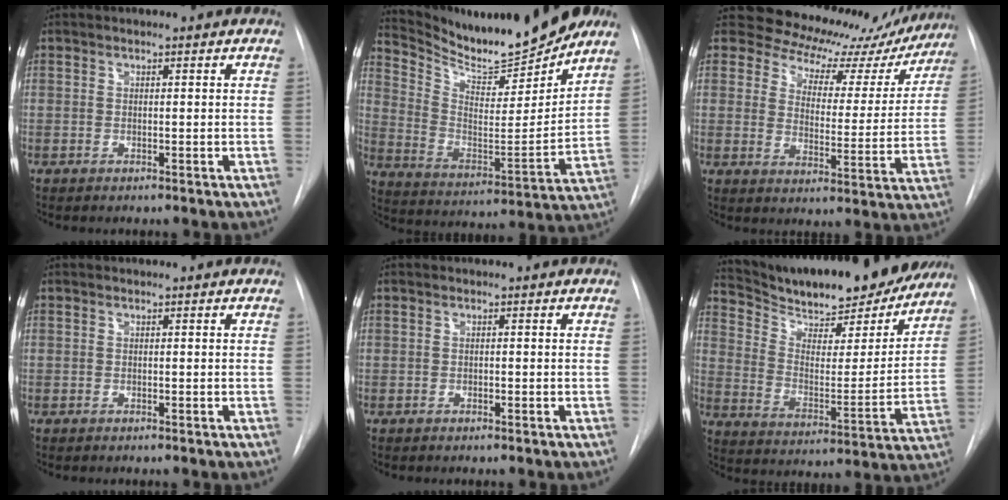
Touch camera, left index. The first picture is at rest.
{"total": 16.8, "force": [15.5, 1.5, 6.3], "torque": [-0.122, -0.041, 0.254]}
{"total": 16.6, "force": [14.3, 7.5, 4.0], "torque": [-0.035, -0.019, 0.158]}
{"total": 0.0}
{"total": 0.7, "force": [-0.7, 0.0, 0.0], "torque": [0.002, -0.006, -0.013]}
{"total": 23.8, "force": [21.3, 5.0, 9.3], "torque": [-0.157, -0.030, 0.304]}